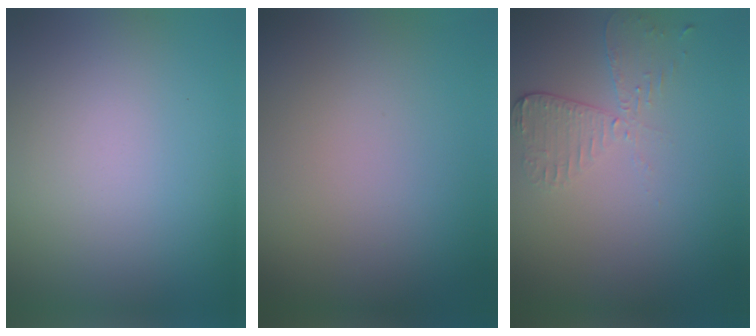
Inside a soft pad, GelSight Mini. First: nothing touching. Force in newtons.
{"total": 0.0}
{"total": 2.6, "press": 2.3, "slide": 1.2}